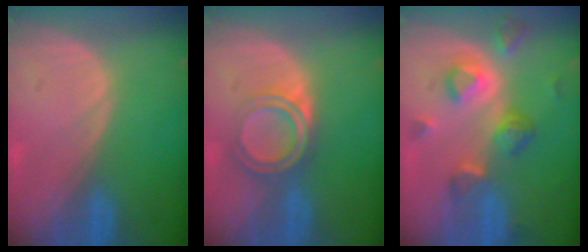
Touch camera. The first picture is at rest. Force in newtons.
{"total": 5.5, "press": 5.0, "slide": 2.3}
{"total": 8.1, "press": 7.2, "slide": 3.7}